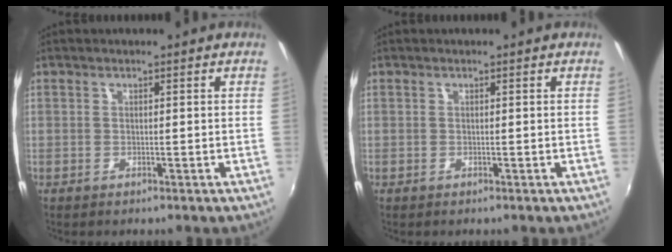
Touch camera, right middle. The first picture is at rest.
{"total": 0.0}